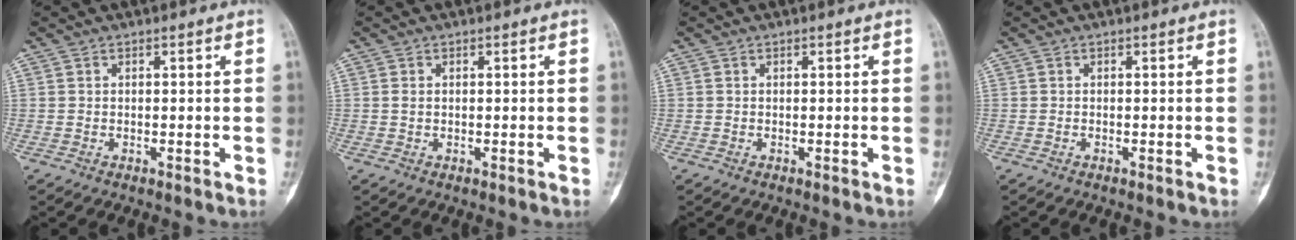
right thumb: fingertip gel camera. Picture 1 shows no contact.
{"total": 0.7, "force": [0.1, 0.5, 0.5], "torque": [-0.007, 0.002, 0.000]}
{"total": 0.0}
{"total": 0.0}